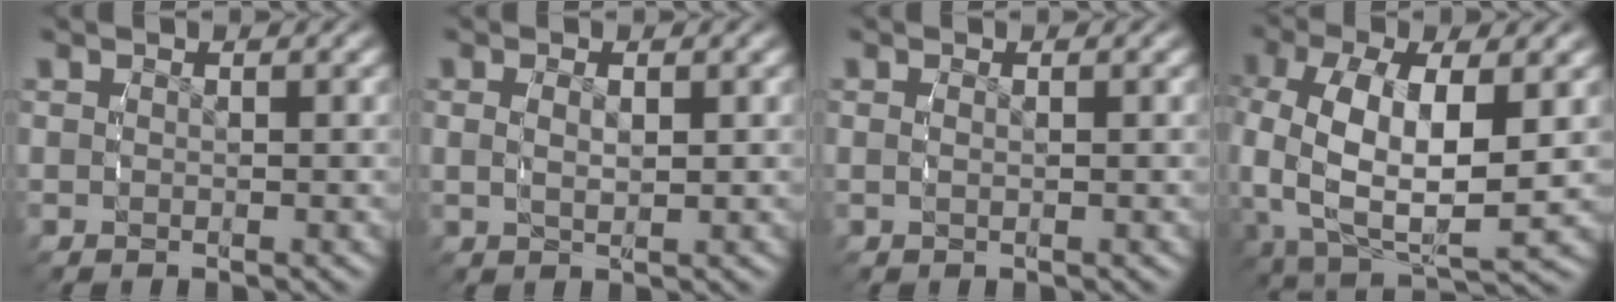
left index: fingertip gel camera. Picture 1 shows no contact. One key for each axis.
{"total": 1.6, "fx": 0.4, "fy": 0.5, "fz": 1.4, "tx": -0.026, "ty": -0.007, "tz": 0.014}
{"total": 0.5, "fx": 0.0, "fy": -0.3, "fz": 0.5, "tx": -0.008, "ty": -0.003, "tz": 0.003}
{"total": 11.8, "fx": -0.6, "fy": 7.8, "fz": 8.8, "tx": -0.200, "ty": -0.048, "tz": 0.013}